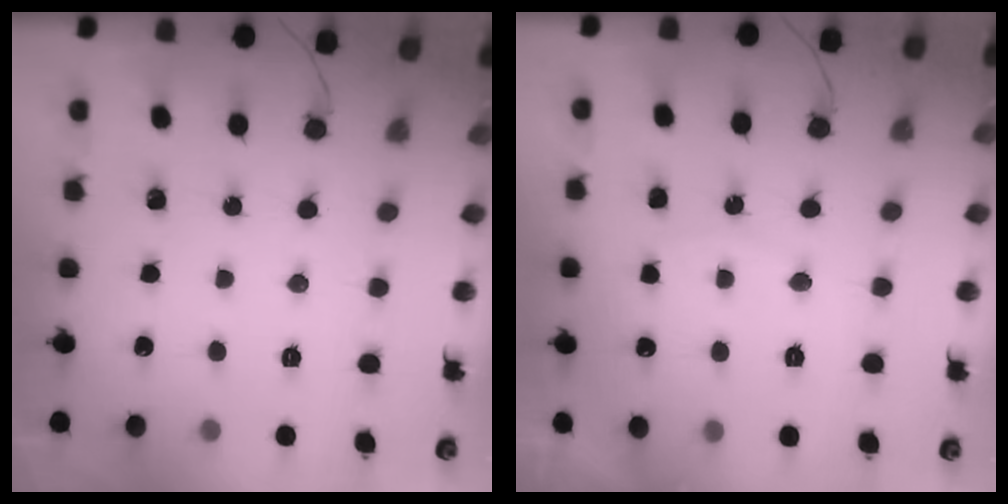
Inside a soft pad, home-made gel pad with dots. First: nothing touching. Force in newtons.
{"total": 6.8, "press": 6.8, "slide": 0.6}